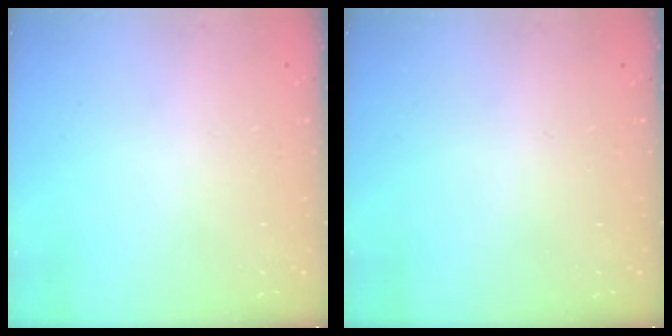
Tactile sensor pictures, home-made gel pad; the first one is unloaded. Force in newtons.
{"total": 0.0}